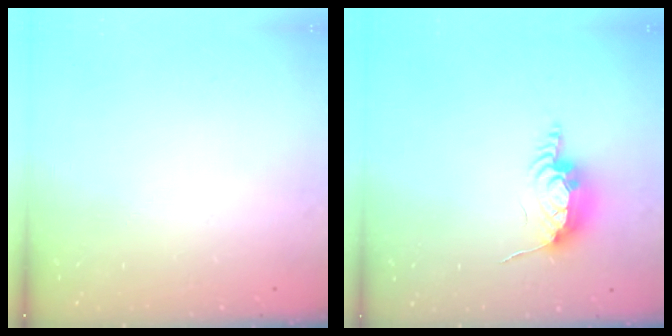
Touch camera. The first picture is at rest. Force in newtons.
{"total": 9.9, "press": 9.9, "slide": 1.0}